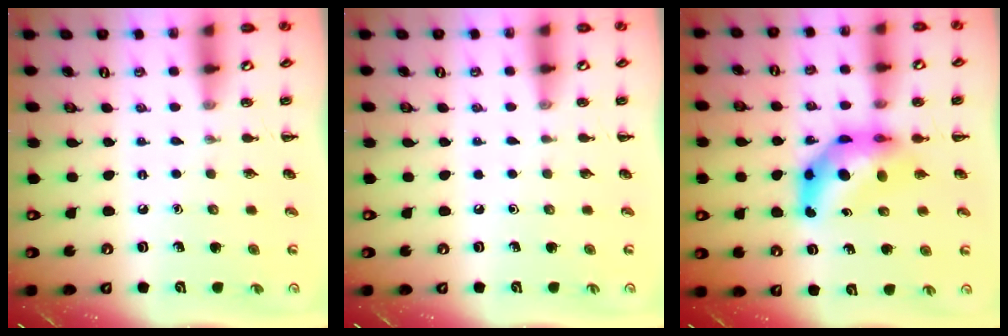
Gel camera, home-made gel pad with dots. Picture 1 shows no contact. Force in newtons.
{"total": 0.0}
{"total": 8.5, "press": 8.2, "slide": 2.4}